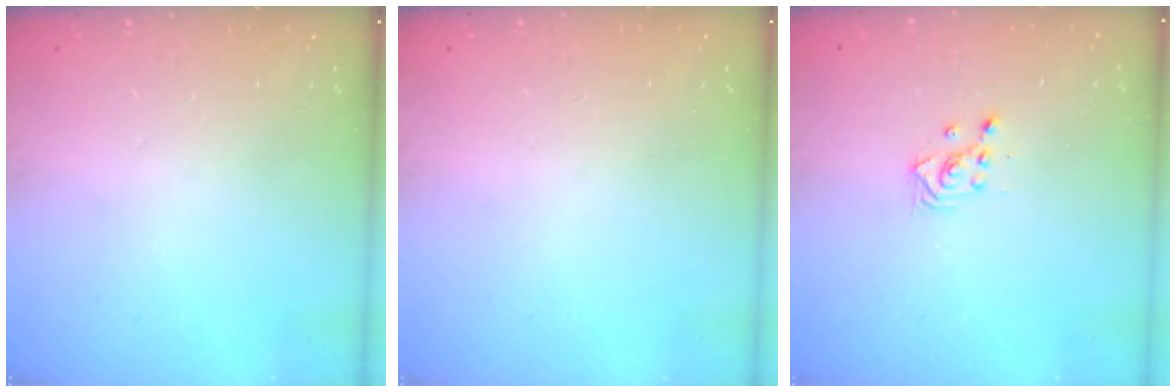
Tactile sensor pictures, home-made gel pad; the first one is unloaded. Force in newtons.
{"total": 0.0}
{"total": 2.3, "press": 2.3, "slide": 0.3}